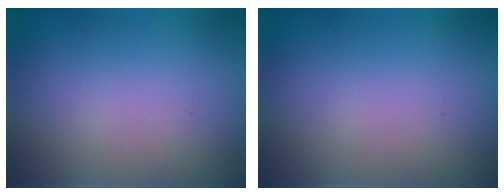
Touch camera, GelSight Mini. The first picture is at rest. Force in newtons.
{"total": 0.0}